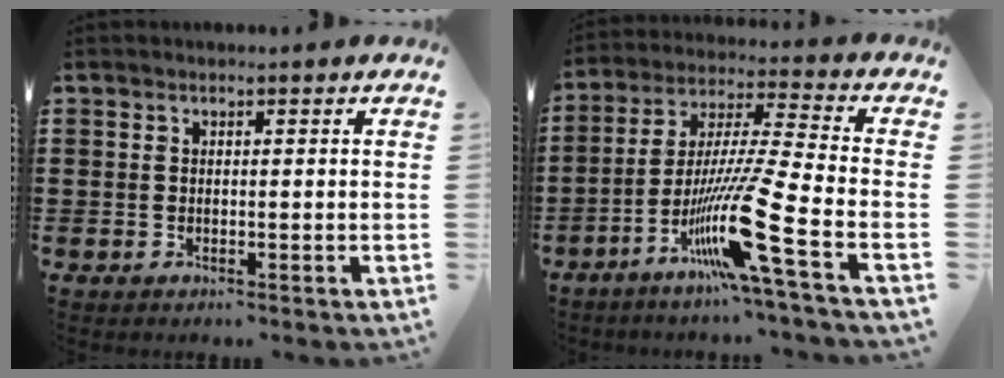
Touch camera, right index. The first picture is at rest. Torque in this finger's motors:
{"motor_torque": [2.14, 0.00, 1.05, 0.21]}